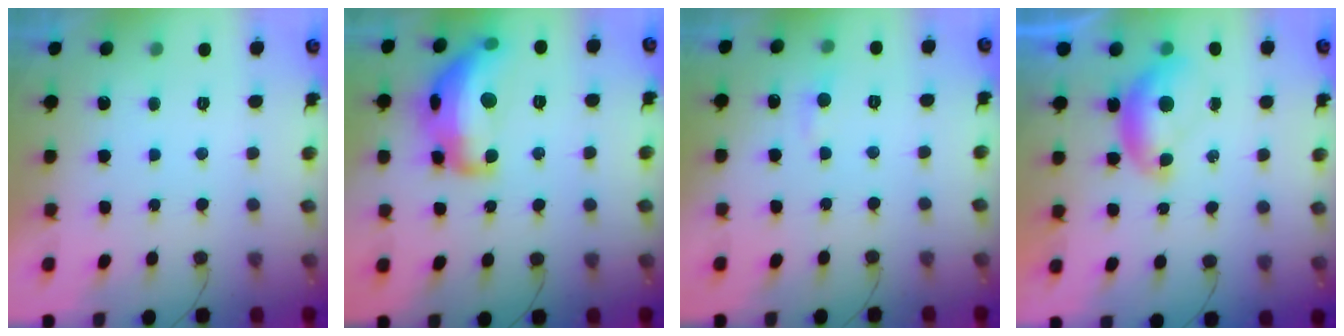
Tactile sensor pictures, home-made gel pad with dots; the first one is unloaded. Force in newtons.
{"total": 19.8, "press": 19.8, "slide": 0.8}
{"total": 5.3, "press": 5.3, "slide": 0.7}
{"total": 7.2, "press": 7.1, "slide": 0.7}